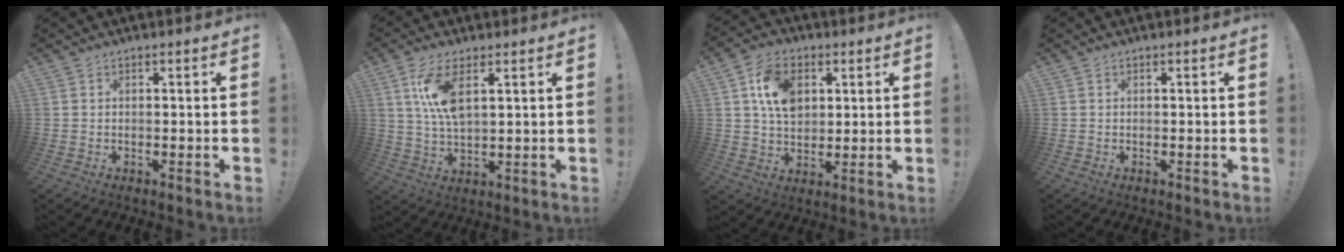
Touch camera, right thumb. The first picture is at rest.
{"total": 10.0, "force": [4.1, 3.9, 8.3], "torque": [-0.161, -0.014, 0.071]}
{"total": 12.7, "force": [4.3, 9.2, 7.7], "torque": [-0.128, 0.001, 0.082]}
{"total": 0.0}